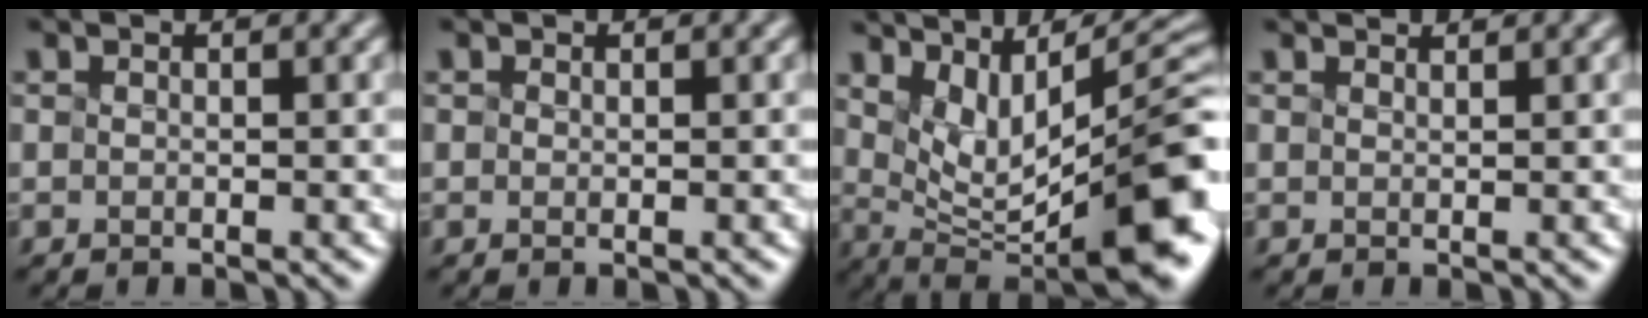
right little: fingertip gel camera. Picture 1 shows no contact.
{"total": 0.0}
{"total": 11.1, "force": [2.3, 3.5, 10.3], "torque": [-0.153, 0.013, 0.080]}
{"total": 1.9, "force": [1.8, 0.4, 0.5], "torque": [0.004, 0.015, 0.010]}